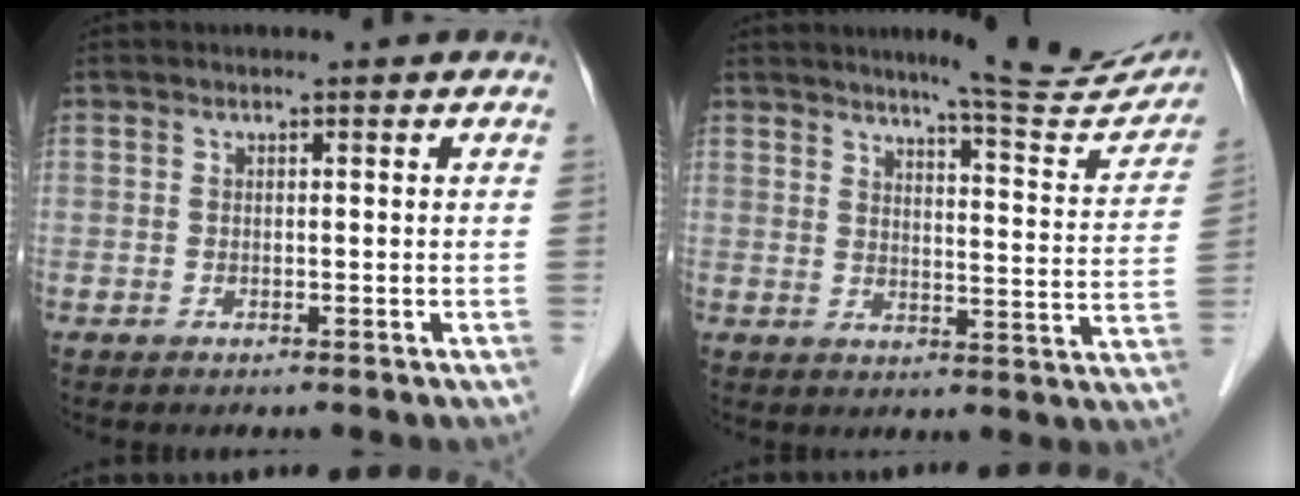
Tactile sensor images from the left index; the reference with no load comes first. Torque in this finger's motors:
{"motor_torque": [1.06, -1.08, 0.28, 0.05]}